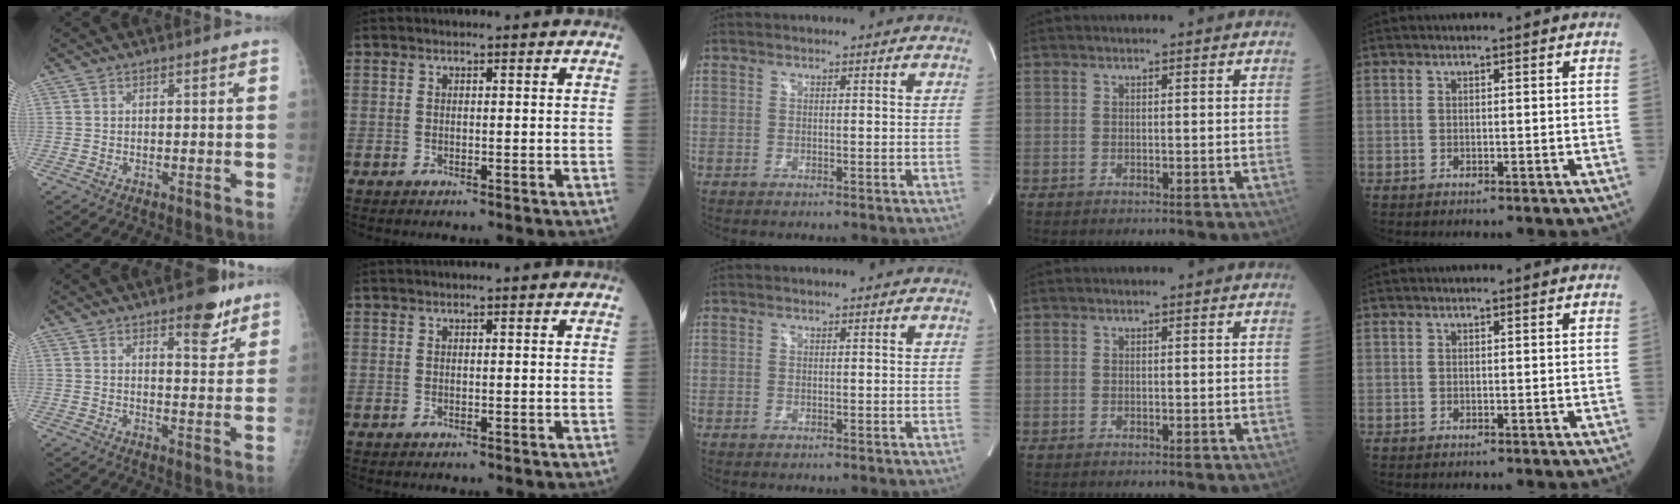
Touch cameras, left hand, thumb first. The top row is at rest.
{"thumb": {"total": 7.3, "force": [4.8, 2.8, 4.7], "torque": [-0.041, -0.028, 0.063]}}